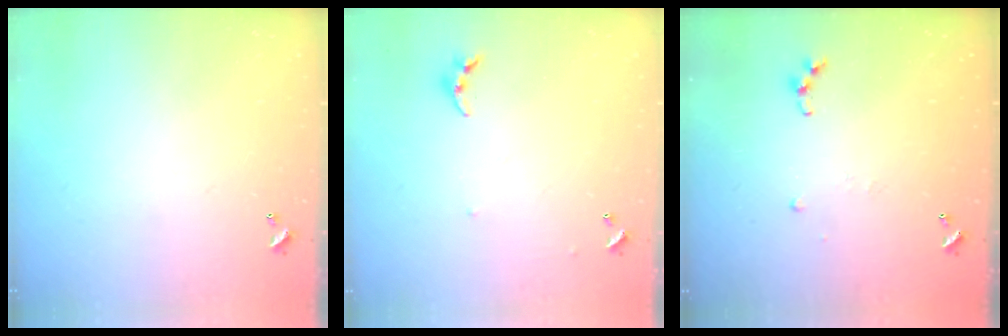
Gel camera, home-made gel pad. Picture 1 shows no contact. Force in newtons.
{"total": 4.2, "press": 4.1, "slide": 0.4}
{"total": 7.2, "press": 7.1, "slide": 0.7}